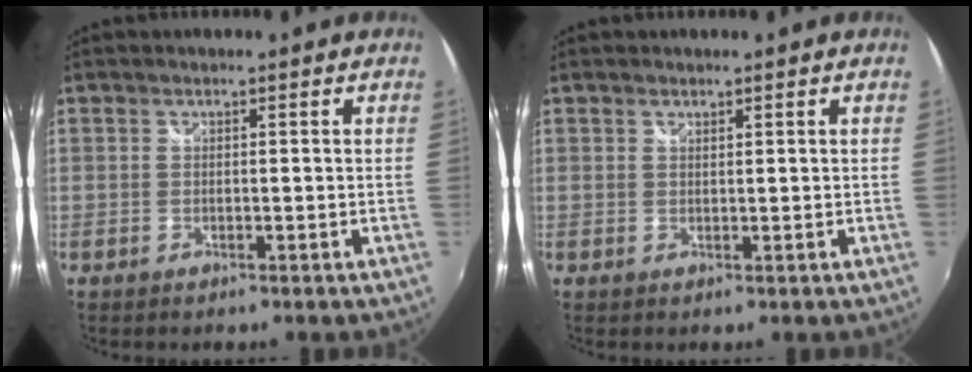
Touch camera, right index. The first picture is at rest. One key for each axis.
{"total": 0.7, "fx": 0.7, "fy": 0.0, "fz": 0.1, "tx": -0.001, "ty": 0.001, "tz": 0.011}